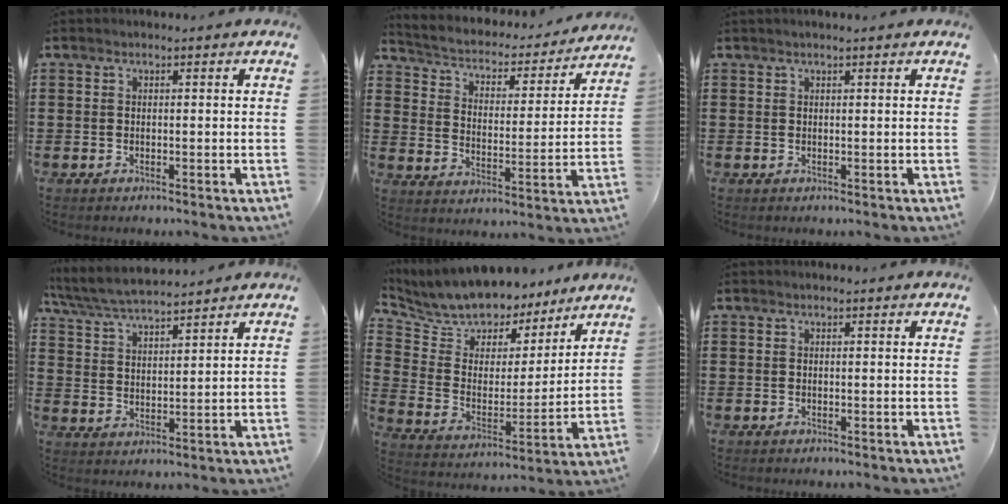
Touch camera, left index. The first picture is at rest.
{"total": 2.6, "force": [2.3, 1.0, 0.7], "torque": [-0.032, -0.025, 0.028]}
{"total": 0.5, "force": [0.4, 0.0, 0.3], "torque": [-0.007, -0.001, 0.009]}
{"total": 5.7, "force": [5.4, 0.6, 1.7], "torque": [-0.055, -0.022, 0.095]}
{"total": 8.4, "force": [8.0, 2.6, 0.5], "torque": [-0.066, -0.061, 0.146]}
{"total": 0.0}